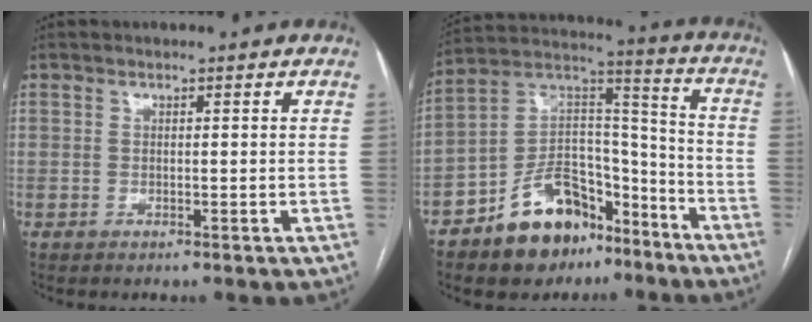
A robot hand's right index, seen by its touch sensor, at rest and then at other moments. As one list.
[{"total": 16.1, "force": [-10.5, 8.9, 8.2], "torque": [-0.140, 0.047, -0.174]}]